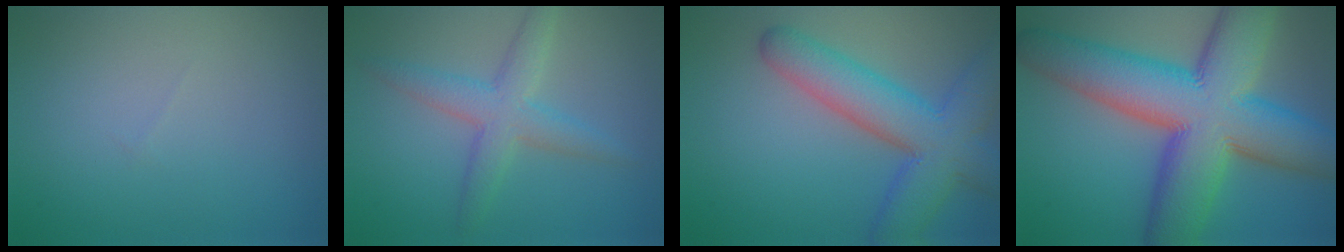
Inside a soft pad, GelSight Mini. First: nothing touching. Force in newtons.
{"total": 3.9, "press": 3.9, "slide": 0.1}
{"total": 8.1, "press": 8.1, "slide": 0.3}
{"total": 15.9, "press": 15.8, "slide": 0.4}